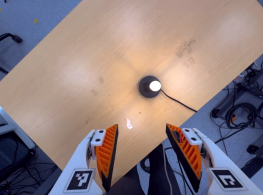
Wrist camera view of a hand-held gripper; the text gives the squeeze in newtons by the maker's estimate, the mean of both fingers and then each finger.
{"total": 0.0}